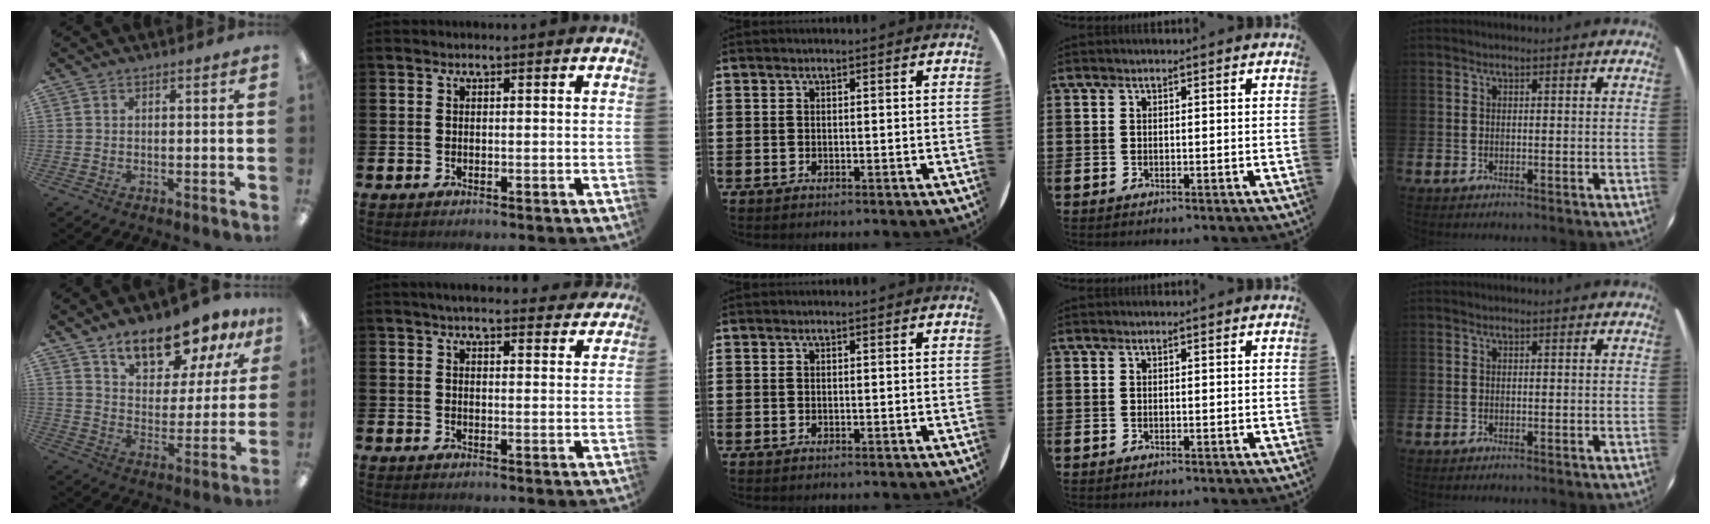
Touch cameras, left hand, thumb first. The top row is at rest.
{"thumb": {"total": 13.8, "force": [11.1, 5.7, 6.0], "torque": [-0.087, -0.071, 0.195]}, "index": {"total": 4.4, "force": [4.2, 0.6, 1.1], "torque": [-0.019, -0.019, 0.074]}}